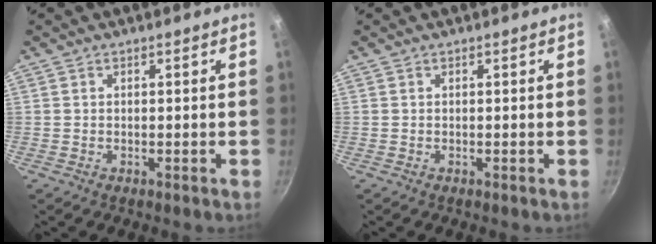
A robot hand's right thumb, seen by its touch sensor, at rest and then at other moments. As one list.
[{"total": 0.0}]